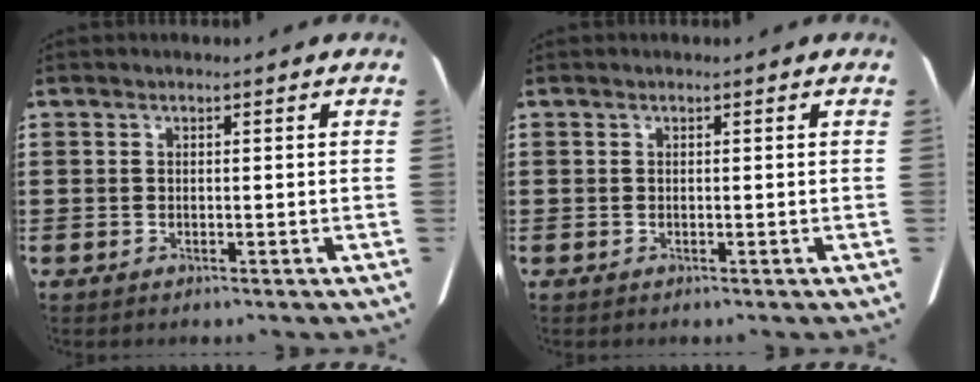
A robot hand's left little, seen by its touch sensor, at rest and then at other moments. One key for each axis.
{"total": 0.0}